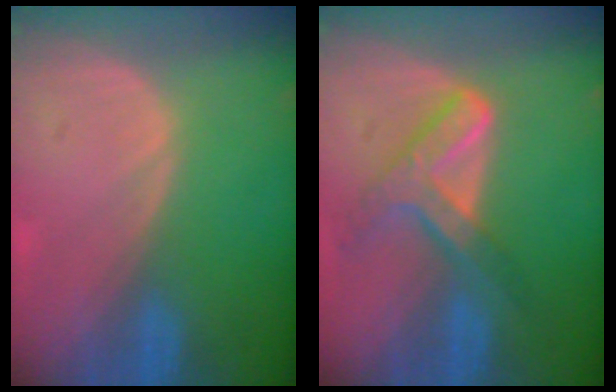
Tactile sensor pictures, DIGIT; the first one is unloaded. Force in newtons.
{"total": 7.3, "press": 6.2, "slide": 3.8}